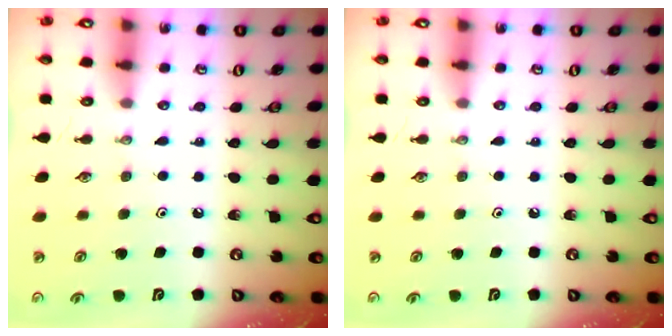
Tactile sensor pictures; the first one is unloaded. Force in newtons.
{"total": 0.0}